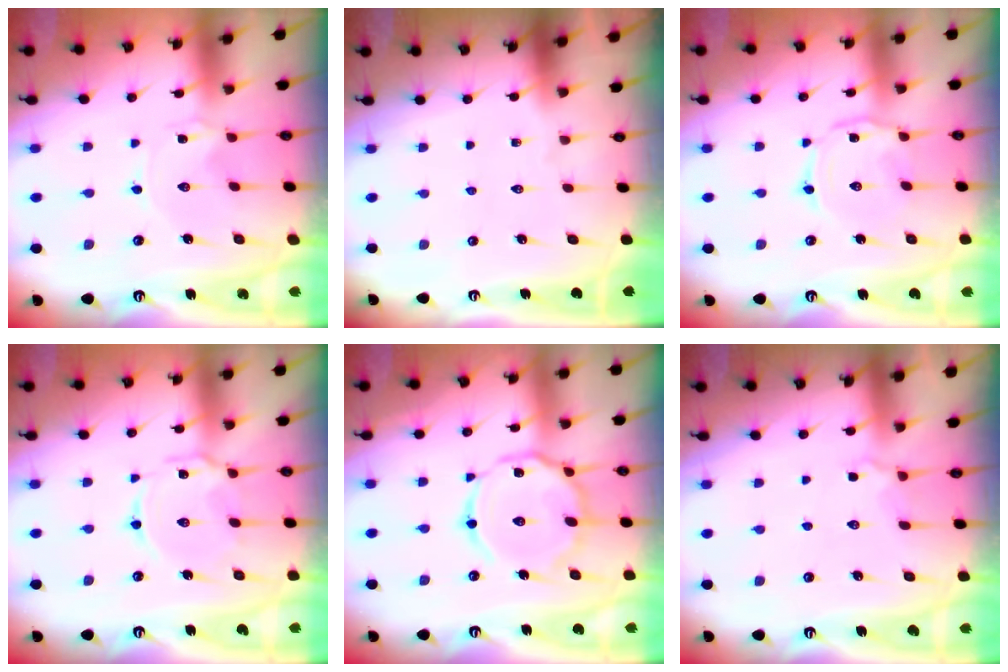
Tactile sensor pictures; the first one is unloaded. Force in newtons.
{"total": 0.0}
{"total": 3.0, "press": 2.9, "slide": 0.4}
{"total": 5.8, "press": 5.8, "slide": 0.5}
{"total": 15.2, "press": 15.1, "slide": 1.2}
{"total": 4.1, "press": 3.9, "slide": 1.2}